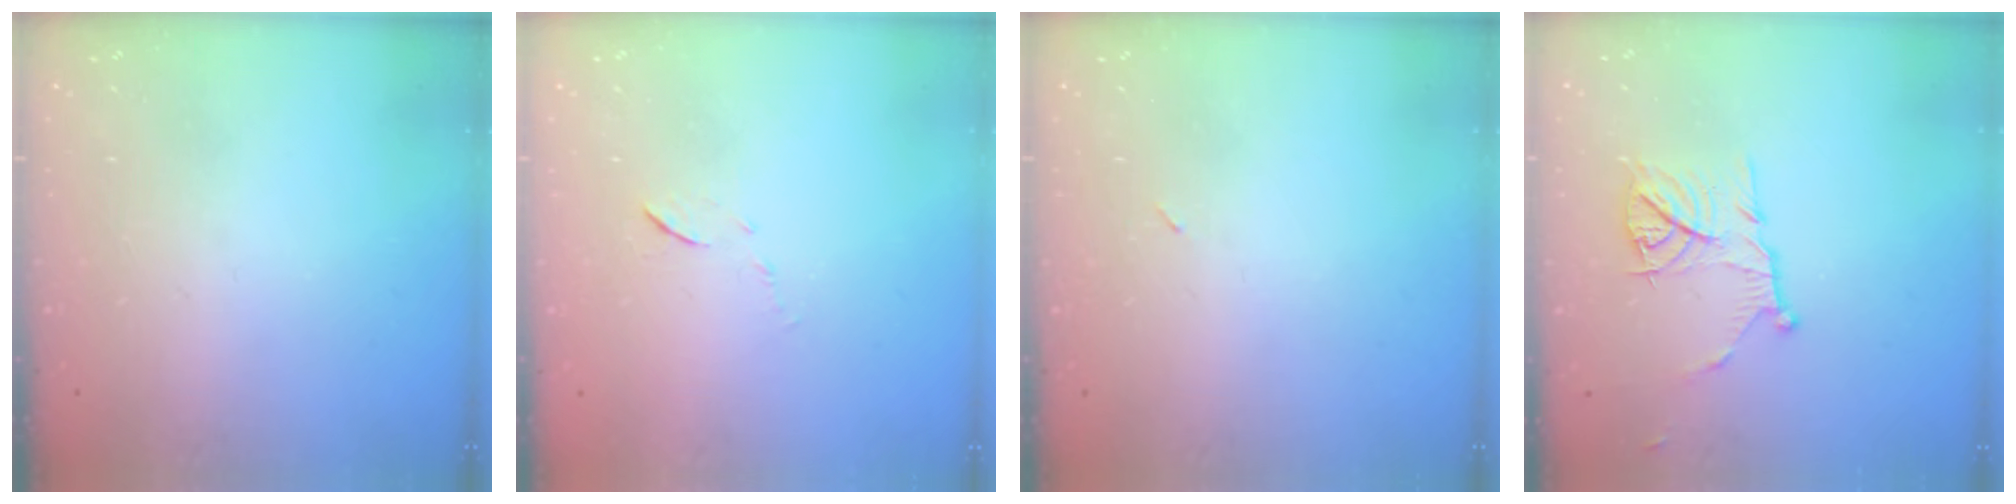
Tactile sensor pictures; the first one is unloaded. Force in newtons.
{"total": 5.3, "press": 5.2, "slide": 0.4}
{"total": 2.1, "press": 1.9, "slide": 1.0}
{"total": 10.3, "press": 10.3, "slide": 0.6}